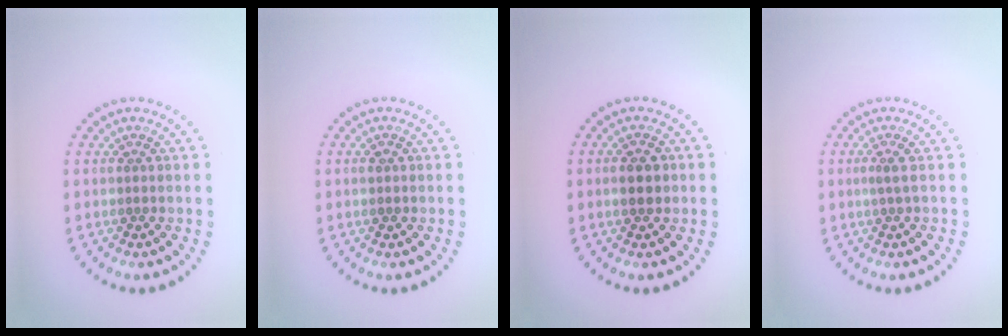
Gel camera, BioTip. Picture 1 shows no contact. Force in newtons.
{"total": 1.0, "press": 1.0, "slide": 0.1}
{"total": 2.3, "press": 2.3, "slide": 0.1}
{"total": 1.0, "press": 0.4, "slide": 0.9}